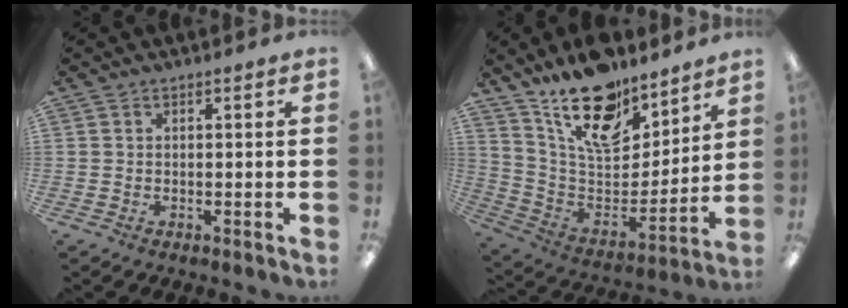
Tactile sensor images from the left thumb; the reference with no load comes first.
{"total": 15.8, "force": [11.2, 8.4, 7.3], "torque": [-0.109, -0.063, 0.200]}